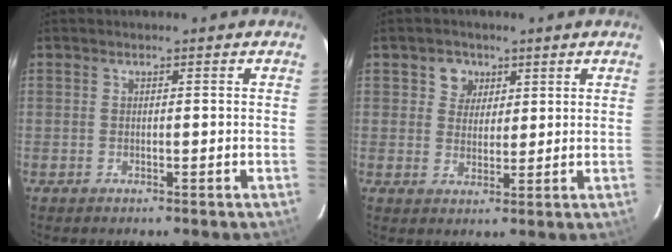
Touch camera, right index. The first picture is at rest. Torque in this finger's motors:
{"motor_torque": [0.00, 0.02, 0.02, 0.02]}